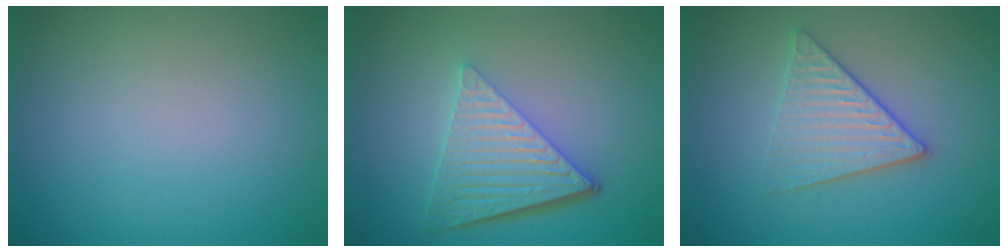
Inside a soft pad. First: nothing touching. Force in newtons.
{"total": 6.2, "press": 4.3, "slide": 4.4}
{"total": 3.5, "press": 3.1, "slide": 1.7}